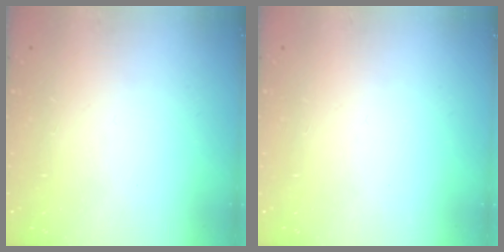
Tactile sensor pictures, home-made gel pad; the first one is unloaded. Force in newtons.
{"total": 0.0}